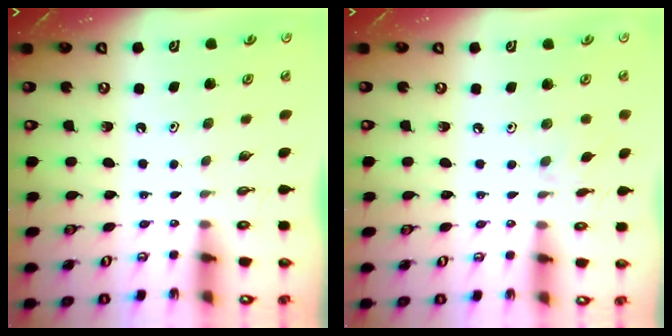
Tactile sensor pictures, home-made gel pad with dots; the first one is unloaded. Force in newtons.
{"total": 2.1, "press": 2.1, "slide": 0.4}